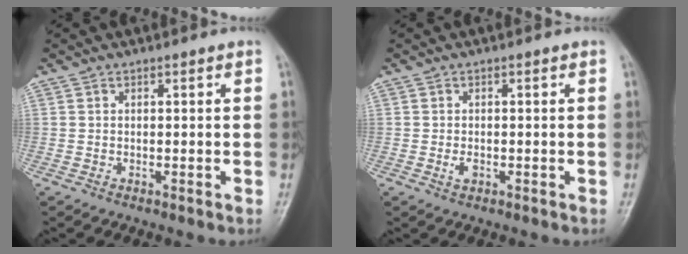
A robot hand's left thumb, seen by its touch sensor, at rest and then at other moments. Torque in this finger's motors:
{"motor_torque": [0.01, 0.01, 0.25, 0.14, 0.00]}